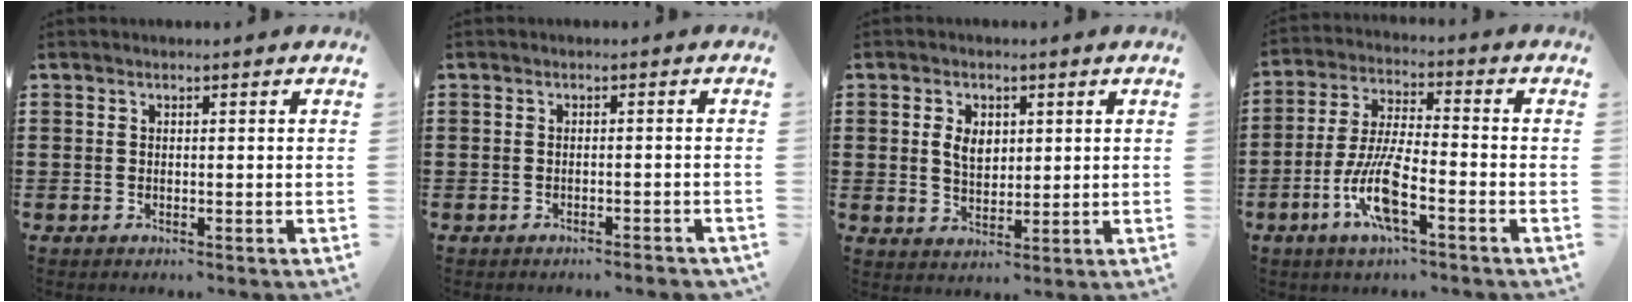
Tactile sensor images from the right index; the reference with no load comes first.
{"total": 1.2, "force": [-1.1, -0.1, 0.3], "torque": [-0.007, 0.002, -0.023]}
{"total": 3.9, "force": [1.0, 2.6, 2.7], "torque": [-0.052, 0.007, 0.015]}
{"total": 9.4, "force": [-4.2, 2.3, 8.2], "torque": [-0.185, -0.013, -0.082]}